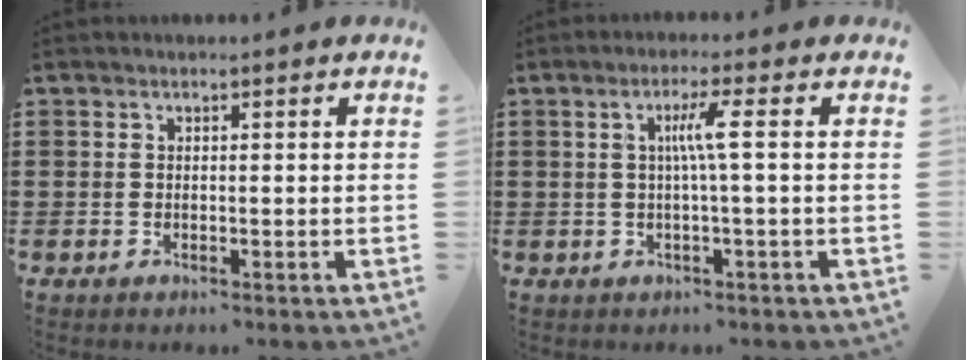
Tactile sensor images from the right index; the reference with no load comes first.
{"total": 4.2, "force": [0.3, -0.3, 4.2], "torque": [-0.080, -0.002, -0.001]}